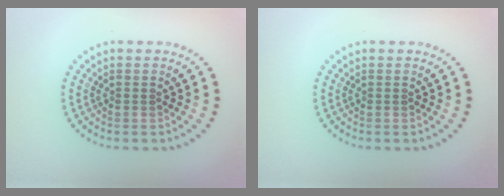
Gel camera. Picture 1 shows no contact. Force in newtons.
{"total": 0.0}